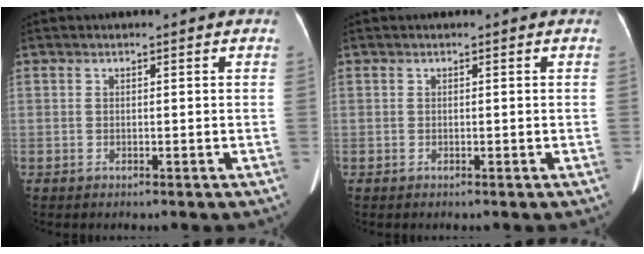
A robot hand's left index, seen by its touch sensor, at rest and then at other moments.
{"total": 0.0}